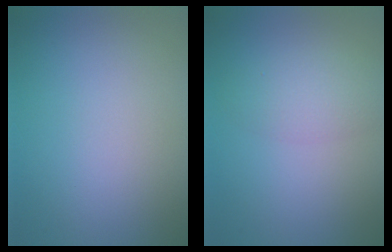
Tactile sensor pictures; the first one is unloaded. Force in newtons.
{"total": 2.7, "press": 2.7, "slide": 0.1}